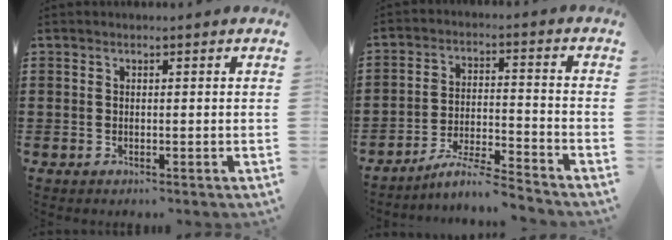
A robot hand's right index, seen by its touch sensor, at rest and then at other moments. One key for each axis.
{"total": 6.2, "fx": -5.6, "fy": -0.4, "fz": 2.6, "tx": -0.055, "ty": -0.006, "tz": -0.108}